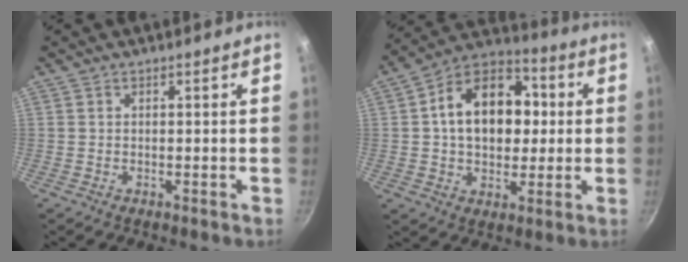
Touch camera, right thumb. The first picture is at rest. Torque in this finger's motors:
{"motor_torque": [0.54, 3.02, 1.00, -0.40, 0.14]}